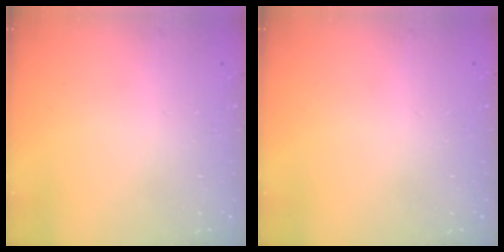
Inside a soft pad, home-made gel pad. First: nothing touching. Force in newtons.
{"total": 0.0}